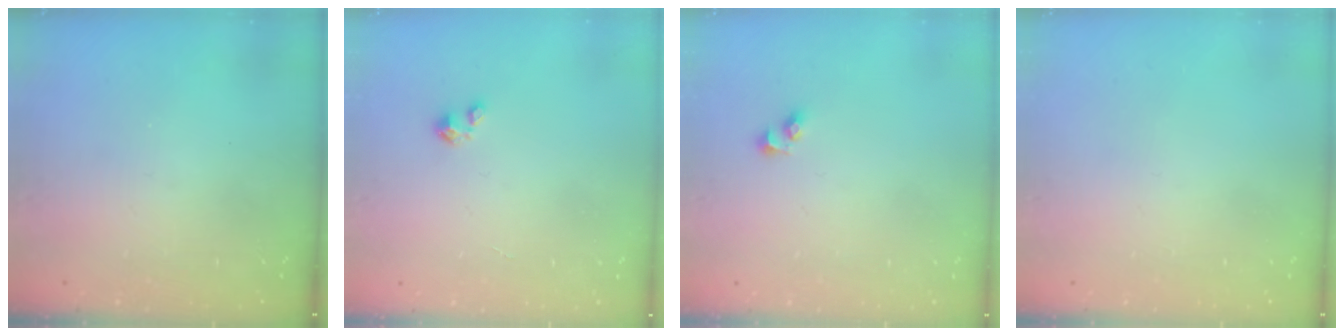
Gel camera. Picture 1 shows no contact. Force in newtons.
{"total": 0.0}
{"total": 2.6, "press": 2.4, "slide": 1.2}
{"total": 0.0}